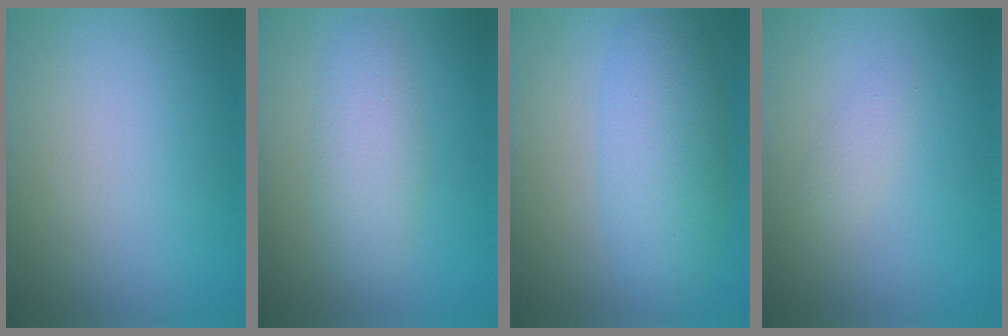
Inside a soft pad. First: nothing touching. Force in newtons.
{"total": 3.5, "press": 3.5, "slide": 0.2}
{"total": 5.1, "press": 5.1, "slide": 0.1}
{"total": 1.2, "press": 1.2, "slide": 0.0}